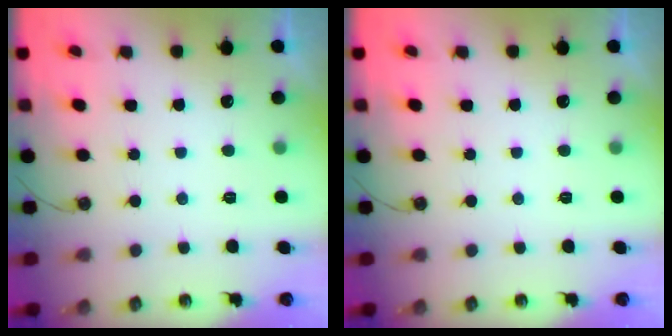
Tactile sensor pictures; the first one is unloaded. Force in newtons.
{"total": 0.0}